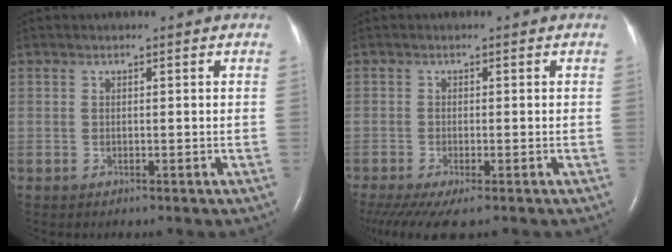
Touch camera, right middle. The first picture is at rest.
{"total": 7.0, "force": [-5.2, 1.3, 4.5], "torque": [-0.074, -0.018, -0.086]}